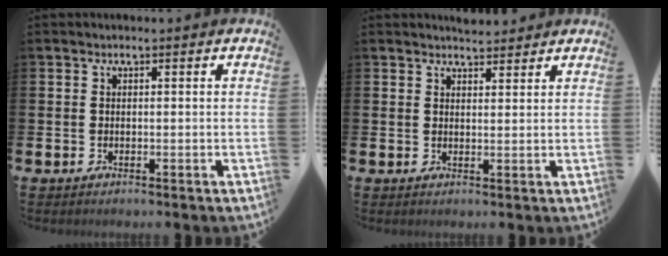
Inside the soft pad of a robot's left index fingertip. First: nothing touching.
{"total": 2.8, "force": [2.8, 0.5, -0.3], "torque": [0.010, -0.016, 0.049]}